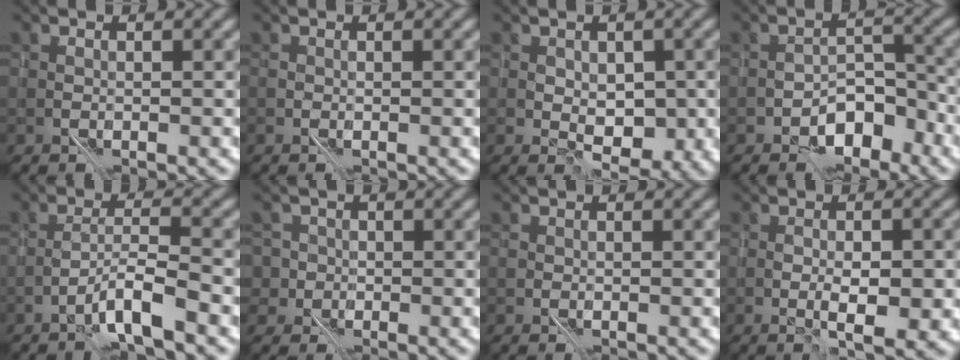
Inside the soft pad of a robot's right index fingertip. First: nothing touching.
{"total": 0.0}
{"total": 2.7, "force": [0.4, 1.7, 2.1], "torque": [-0.026, -0.005, 0.010]}
{"total": 4.5, "force": [-3.1, 2.1, 2.4], "torque": [-0.018, 0.012, -0.054]}
{"total": 3.0, "force": [-2.1, -0.4, 2.1], "torque": [-0.037, 0.015, -0.048]}
{"total": 4.0, "force": [-0.1, 3.9, 1.2], "torque": [0.000, 0.022, -0.037]}
{"total": 0.0}
{"total": 2.5, "force": [-0.1, 0.7, 2.4], "torque": [-0.038, -0.001, 0.001]}